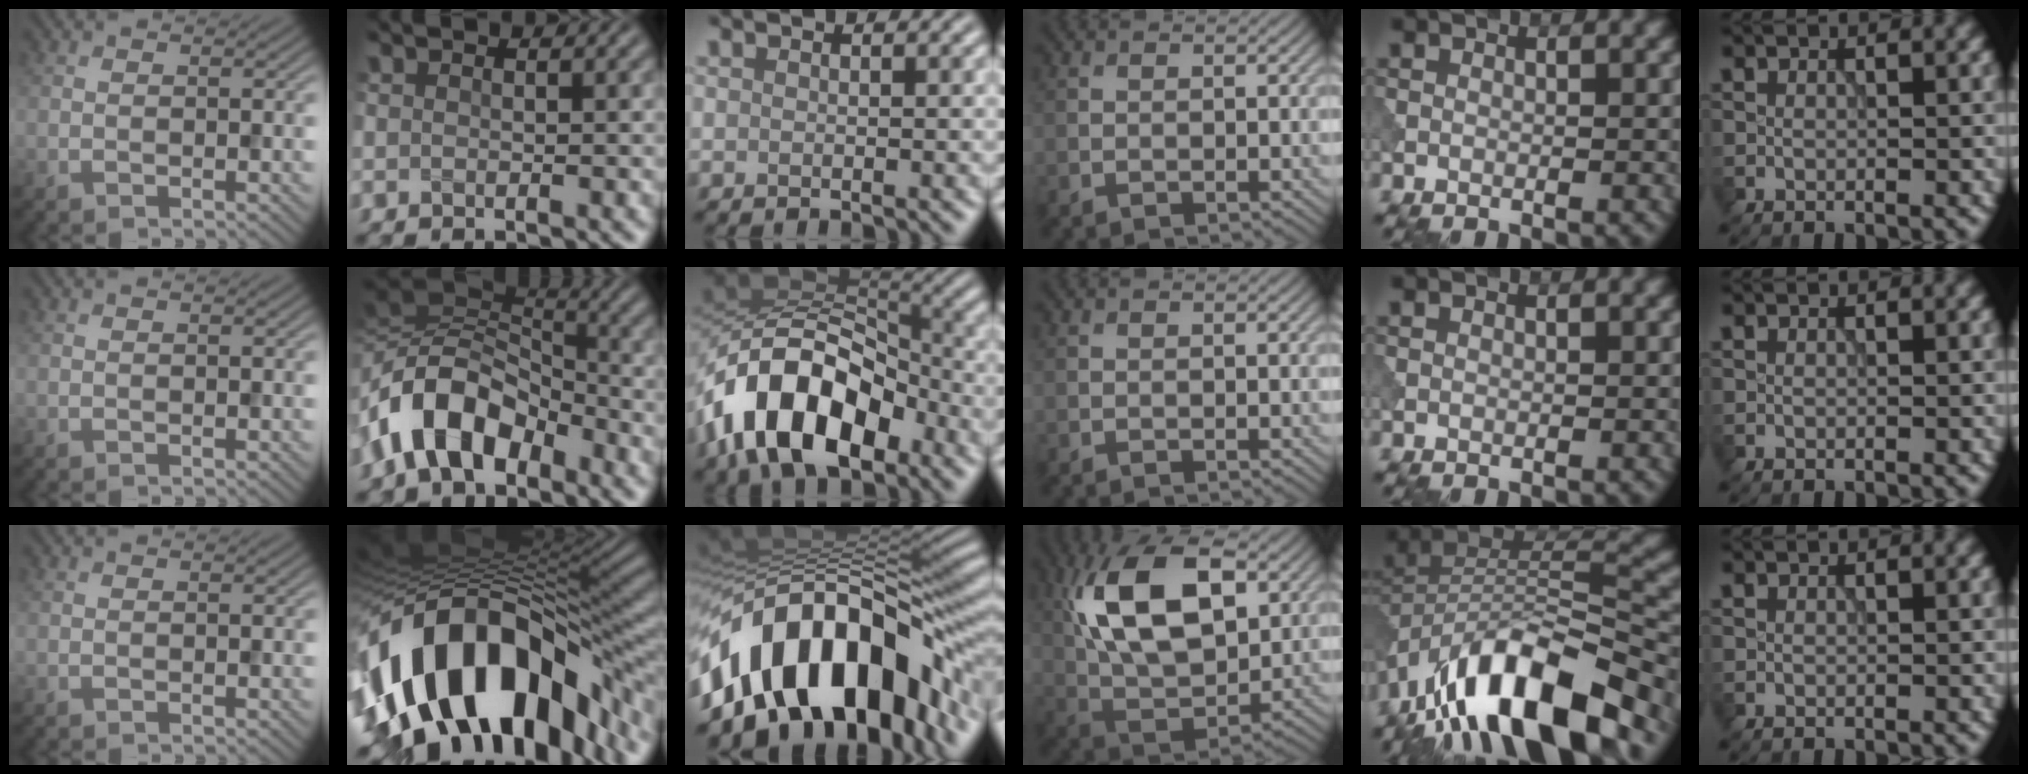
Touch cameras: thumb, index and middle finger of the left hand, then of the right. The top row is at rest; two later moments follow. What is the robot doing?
{"motion": "insert", "object": "peg toy"}